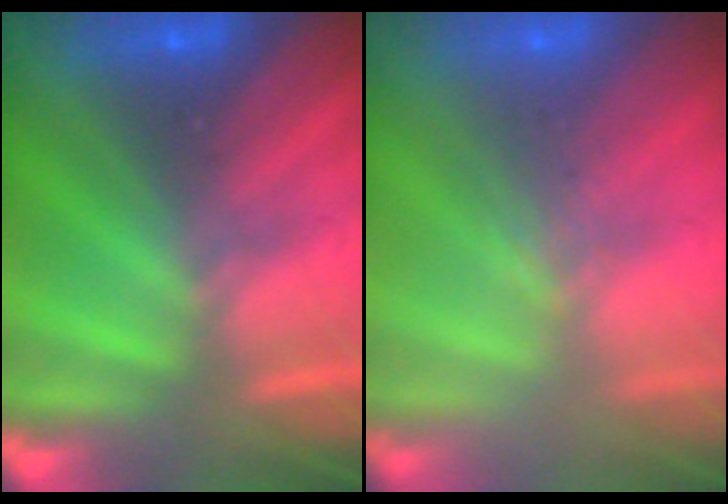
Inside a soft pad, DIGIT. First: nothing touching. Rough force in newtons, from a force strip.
{"total": 2.4}